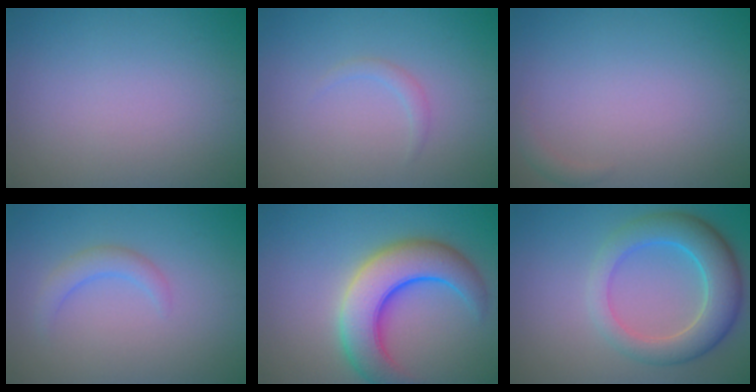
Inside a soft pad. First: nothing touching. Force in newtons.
{"total": 0.9, "press": 0.9, "slide": 0.1}
{"total": 0.9, "press": 0.9, "slide": 0.1}
{"total": 1.9, "press": 1.9, "slide": 0.3}
{"total": 8.4, "press": 8.4, "slide": 0.3}
{"total": 6.3, "press": 6.3, "slide": 0.4}